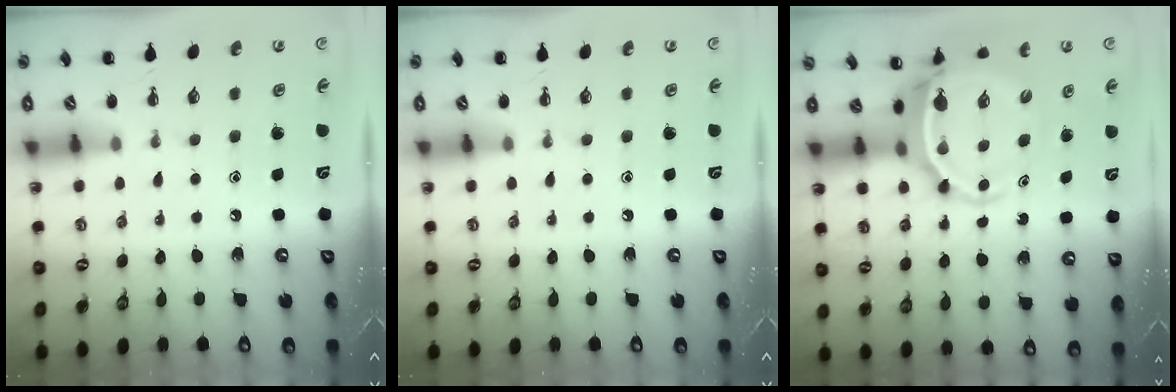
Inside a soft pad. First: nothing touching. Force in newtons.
{"total": 0.0}
{"total": 5.1, "press": 4.9, "slide": 1.2}